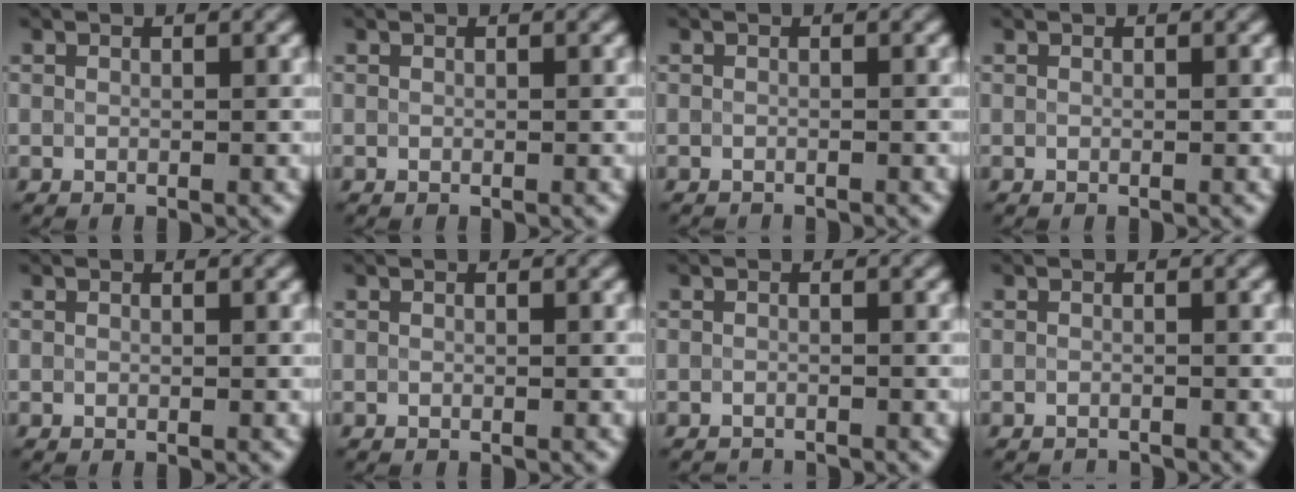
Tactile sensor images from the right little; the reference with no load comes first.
{"total": 0.0}
{"total": 1.0, "force": [-1.0, 0.1, 0.1], "torque": [0.005, -0.007, -0.017]}
{"total": 0.0}
{"total": 0.0}
{"total": 0.0}
{"total": 1.3, "force": [-1.3, 0.1, 0.1], "torque": [0.006, -0.006, -0.022]}
{"total": 0.9, "force": [-0.9, 0.1, 0.0], "torque": [0.001, -0.006, -0.018]}